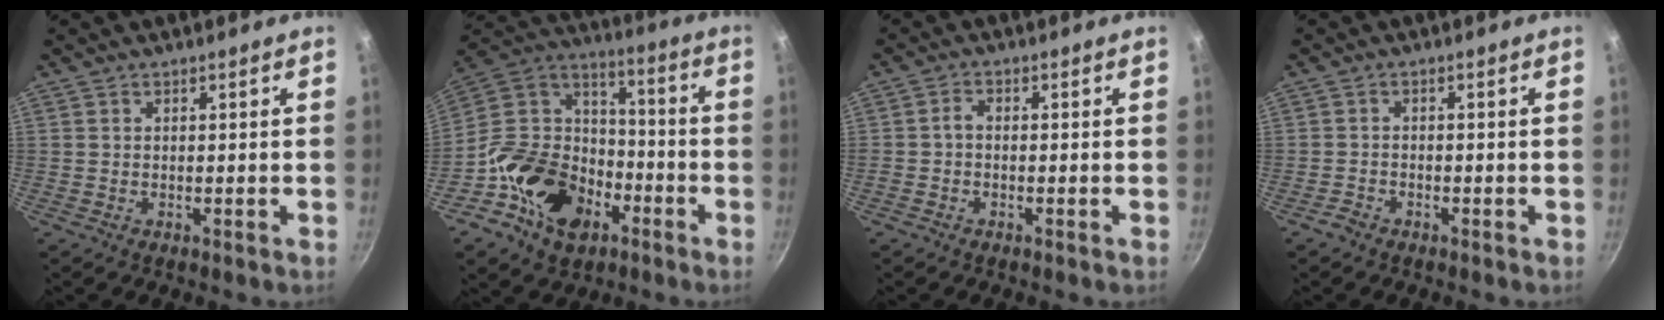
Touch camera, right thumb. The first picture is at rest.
{"total": 20.9, "force": [-9.1, 15.0, 11.4], "torque": [-0.171, 0.066, -0.167]}
{"total": 1.7, "force": [-0.5, 1.1, 1.1], "torque": [-0.023, 0.010, -0.015]}
{"total": 1.7, "force": [-1.4, 0.8, 0.5], "torque": [-0.015, 0.015, -0.029]}